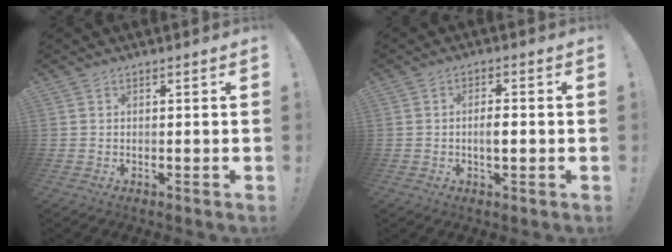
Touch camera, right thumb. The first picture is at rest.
{"total": 3.7, "force": [-0.6, 1.3, 3.5], "torque": [-0.061, 0.000, -0.015]}